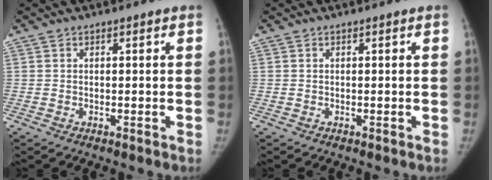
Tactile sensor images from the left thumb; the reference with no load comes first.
{"total": 0.0}